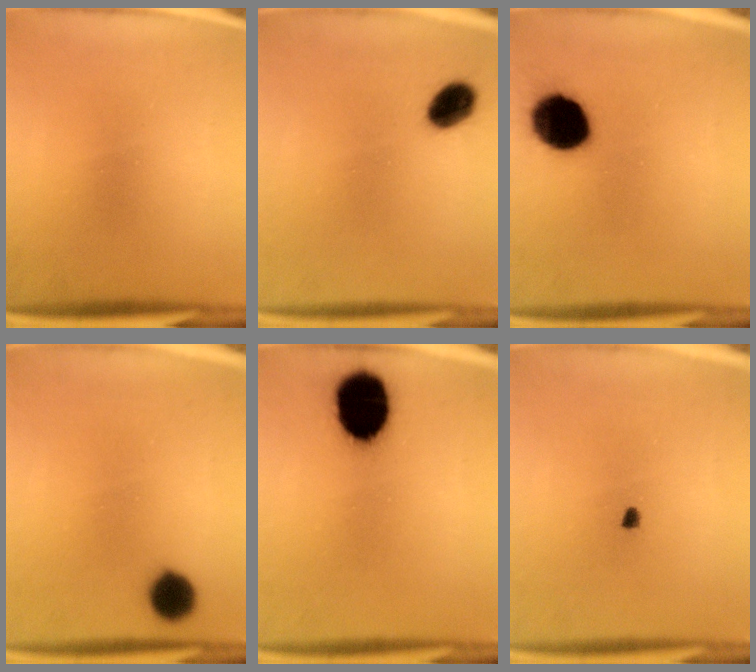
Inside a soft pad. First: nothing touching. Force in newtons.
{"total": 6.3}
{"total": 14.1}
{"total": 6.7}
{"total": 15.9}
{"total": 1.0}